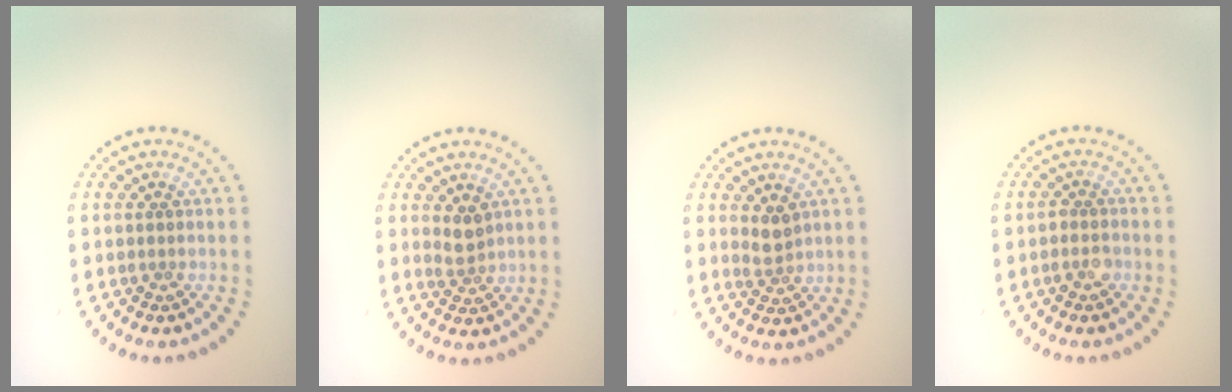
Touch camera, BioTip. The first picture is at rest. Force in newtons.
{"total": 1.6, "press": 1.3, "slide": 0.9}
{"total": 1.6, "press": 1.3, "slide": 0.9}
{"total": 1.5, "press": 1.3, "slide": 0.6}